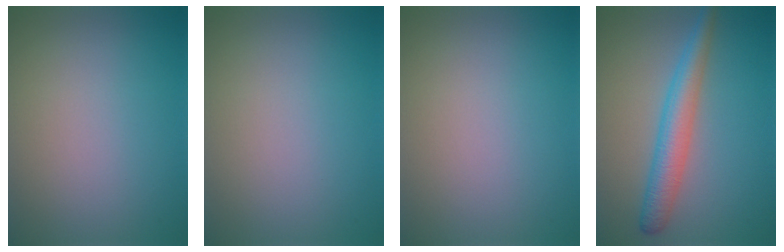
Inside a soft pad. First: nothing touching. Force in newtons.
{"total": 0.0}
{"total": 0.0}
{"total": 4.4, "press": 4.4, "slide": 0.1}